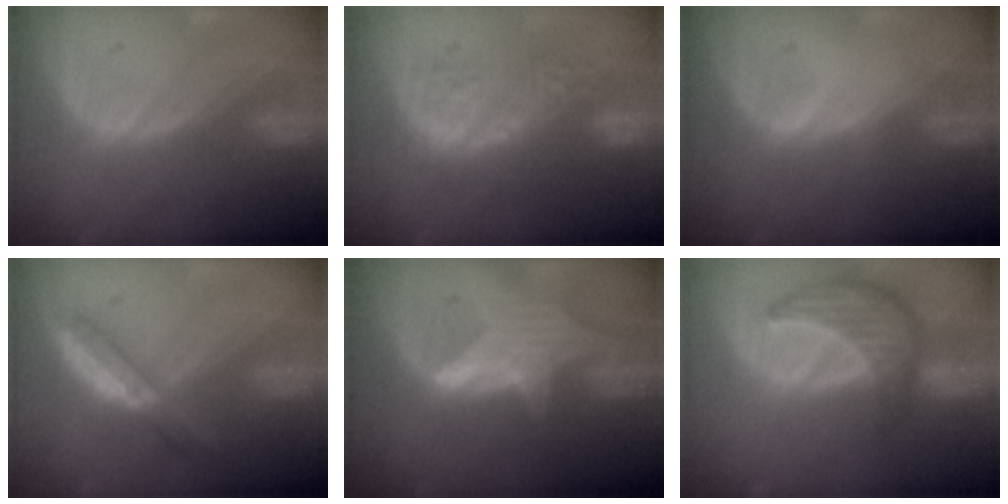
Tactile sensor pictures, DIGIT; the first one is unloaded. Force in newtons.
{"total": 8.9, "press": 8.8, "slide": 1.5}
{"total": 0.5, "press": 0.1, "slide": 0.5}
{"total": 5.3, "press": 4.6, "slide": 2.6}
{"total": 6.6, "press": 6.2, "slide": 2.1}
{"total": 8.6, "press": 7.7, "slide": 3.7}